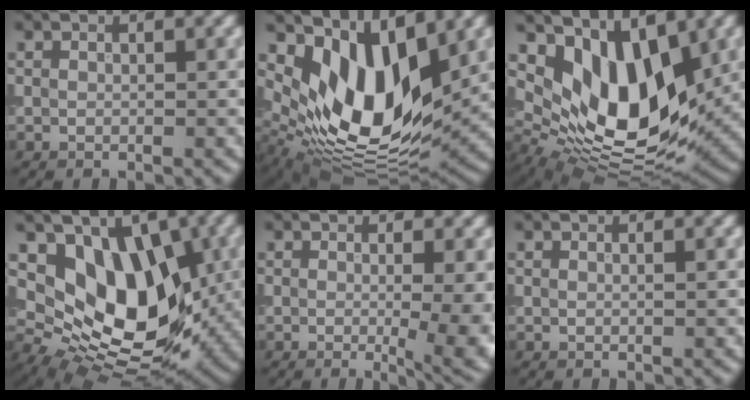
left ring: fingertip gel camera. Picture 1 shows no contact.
{"total": 11.2, "force": [3.4, 5.7, 9.0], "torque": [-0.161, -0.018, 0.069]}
{"total": 10.8, "force": [3.7, 5.8, 8.3], "torque": [-0.138, -0.017, 0.071]}
{"total": 10.6, "force": [2.2, 6.8, 7.8], "torque": [-0.121, -0.018, 0.033]}
{"total": 5.6, "force": [-0.3, 1.9, 5.3], "torque": [-0.041, -0.007, -0.007]}
{"total": 0.0}